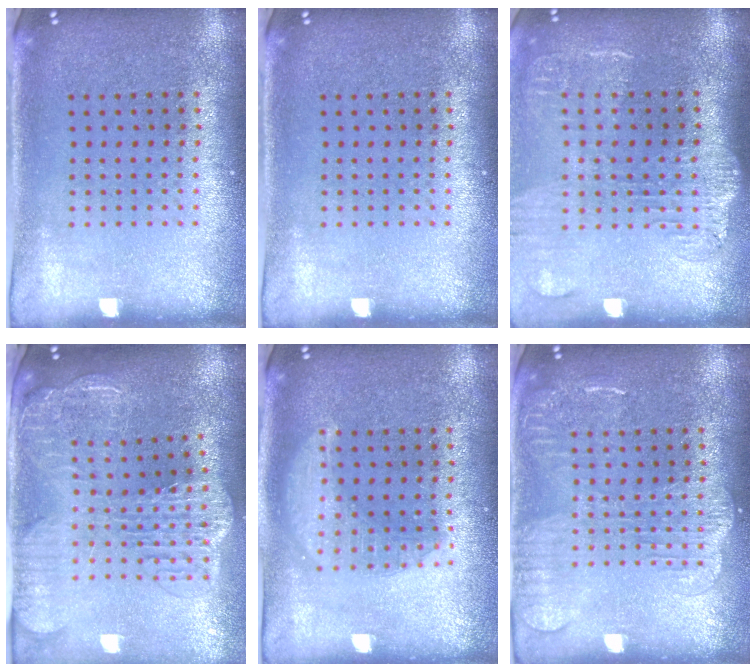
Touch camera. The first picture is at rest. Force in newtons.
{"total": 0.0}
{"total": 1.9, "press": 1.6, "slide": 1.1}
{"total": 3.1, "press": 2.6, "slide": 1.8}
{"total": 2.8, "press": 2.8, "slide": 0.3}
{"total": 2.8, "press": 2.8, "slide": 0.3}